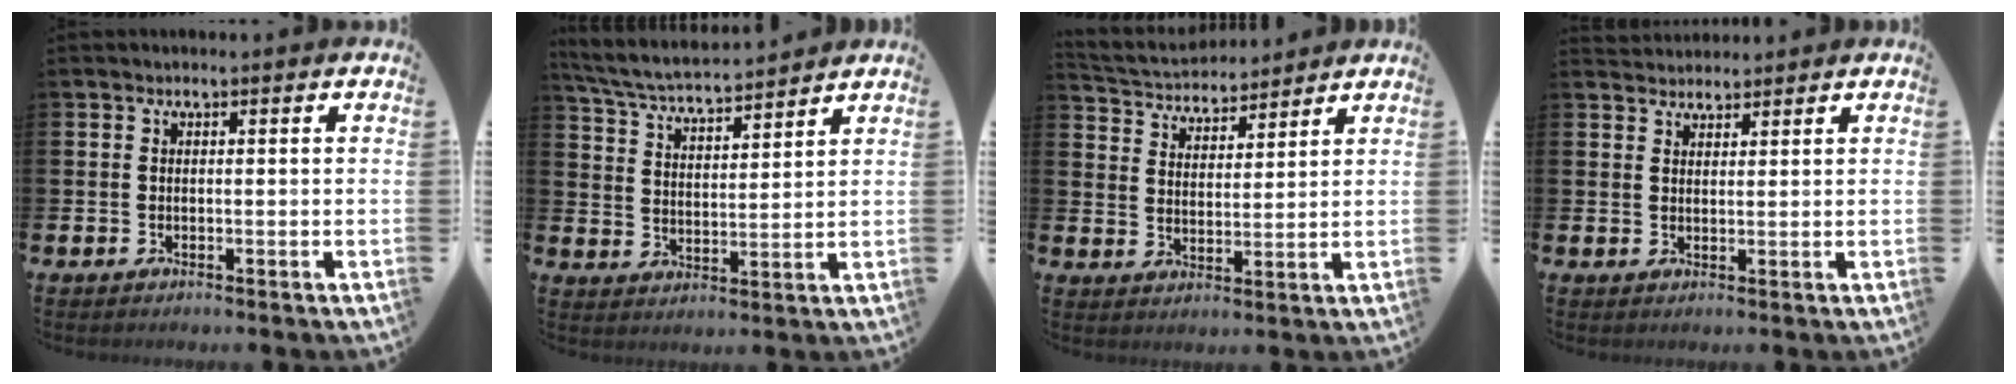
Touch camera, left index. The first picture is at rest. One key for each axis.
{"total": 5.3, "fx": 5.2, "fy": 0.4, "fz": 1.0, "tx": -0.044, "ty": -0.036, "tz": 0.088}
{"total": 4.1, "fx": 3.9, "fy": 1.2, "fz": -0.2, "tx": -0.020, "ty": -0.027, "tz": 0.067}
{"total": 2.4, "fx": 2.3, "fy": 0.7, "fz": -0.2, "tx": -0.001, "ty": -0.008, "tz": 0.044}